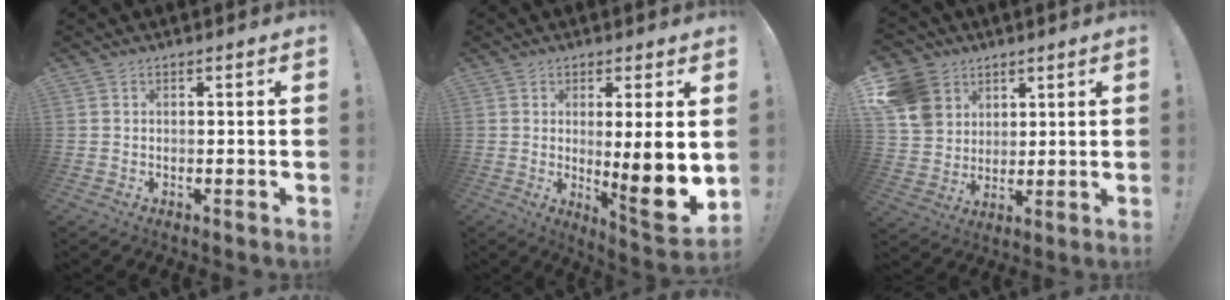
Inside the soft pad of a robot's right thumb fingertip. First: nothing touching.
{"total": 11.7, "force": [0.3, 1.1, 11.7], "torque": [-0.151, -0.027, 0.006]}
{"total": 12.7, "force": [5.5, 10.7, 4.3], "torque": [-0.071, -0.024, 0.115]}